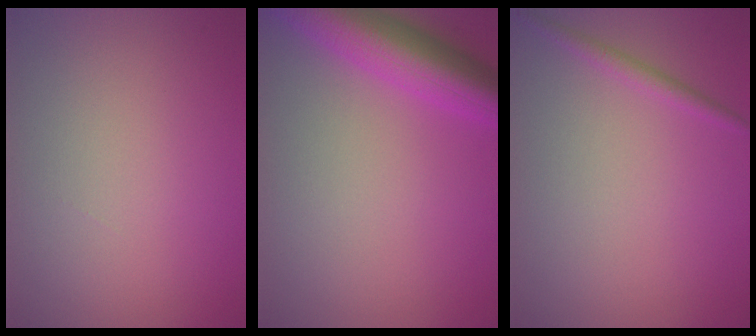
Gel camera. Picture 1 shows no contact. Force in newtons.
{"total": 6.8, "press": 6.8, "slide": 0.4}
{"total": 1.2, "press": 1.2, "slide": 0.0}